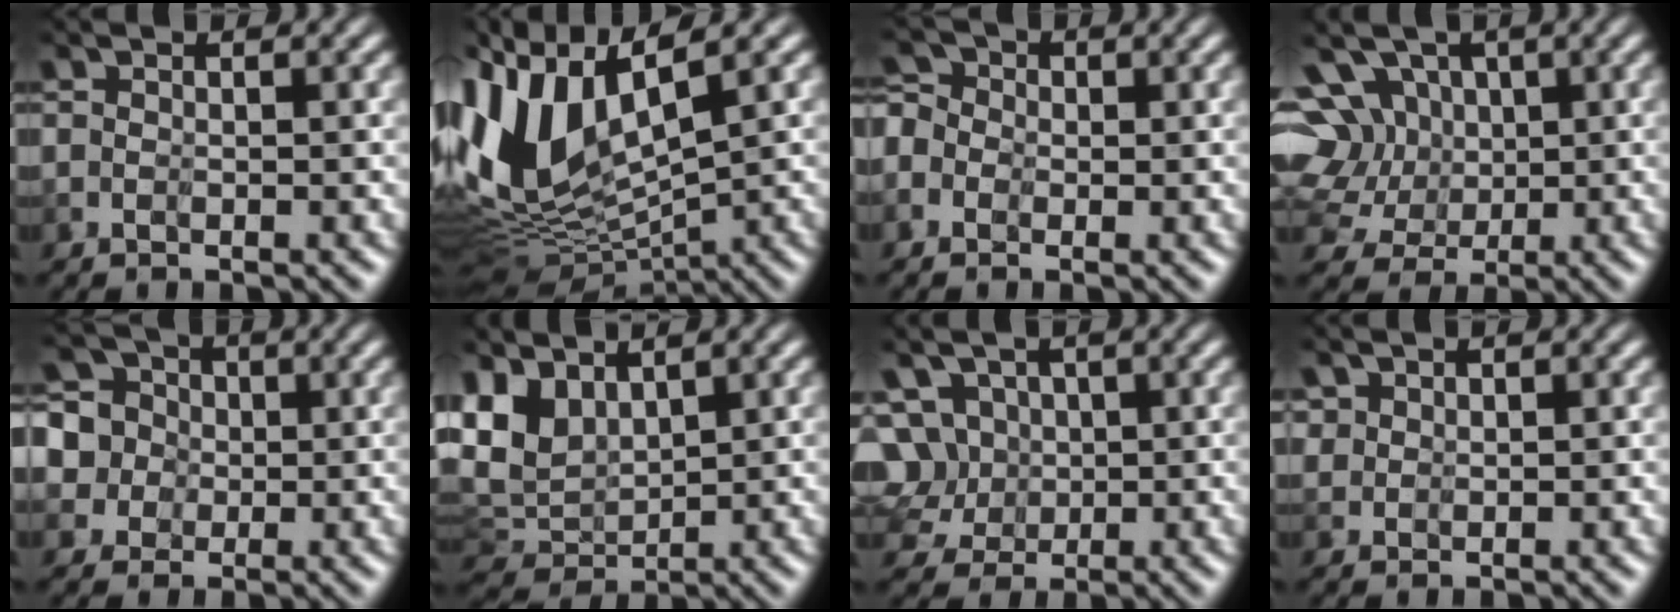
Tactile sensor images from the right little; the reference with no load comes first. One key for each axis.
{"total": 7.7, "fx": 3.5, "fy": 1.9, "fz": 6.6, "tx": -0.180, "ty": 0.003, "tz": 0.062}
{"total": 3.0, "fx": -0.8, "fy": 2.7, "fz": 1.0, "tx": -0.040, "ty": 0.016, "tz": -0.041}
{"total": 8.8, "fx": 3.2, "fy": 6.7, "fz": 4.6, "tx": -0.085, "ty": 0.019, "tz": 0.032}
{"total": 5.2, "fx": 1.4, "fy": 4.9, "fz": 1.0, "tx": -0.057, "ty": 0.014, "tz": 0.004}
{"total": 3.8, "fx": 2.2, "fy": 2.0, "fz": 2.5, "tx": -0.088, "ty": -0.018, "tz": 0.047}
{"total": 6.7, "fx": 1.9, "fy": 5.6, "fz": 3.1, "tx": -0.066, "ty": 0.030, "tz": 0.006}
{"total": 3.4, "fx": 2.3, "fy": 2.1, "fz": 1.4, "tx": -0.045, "ty": 0.017, "tz": 0.017}